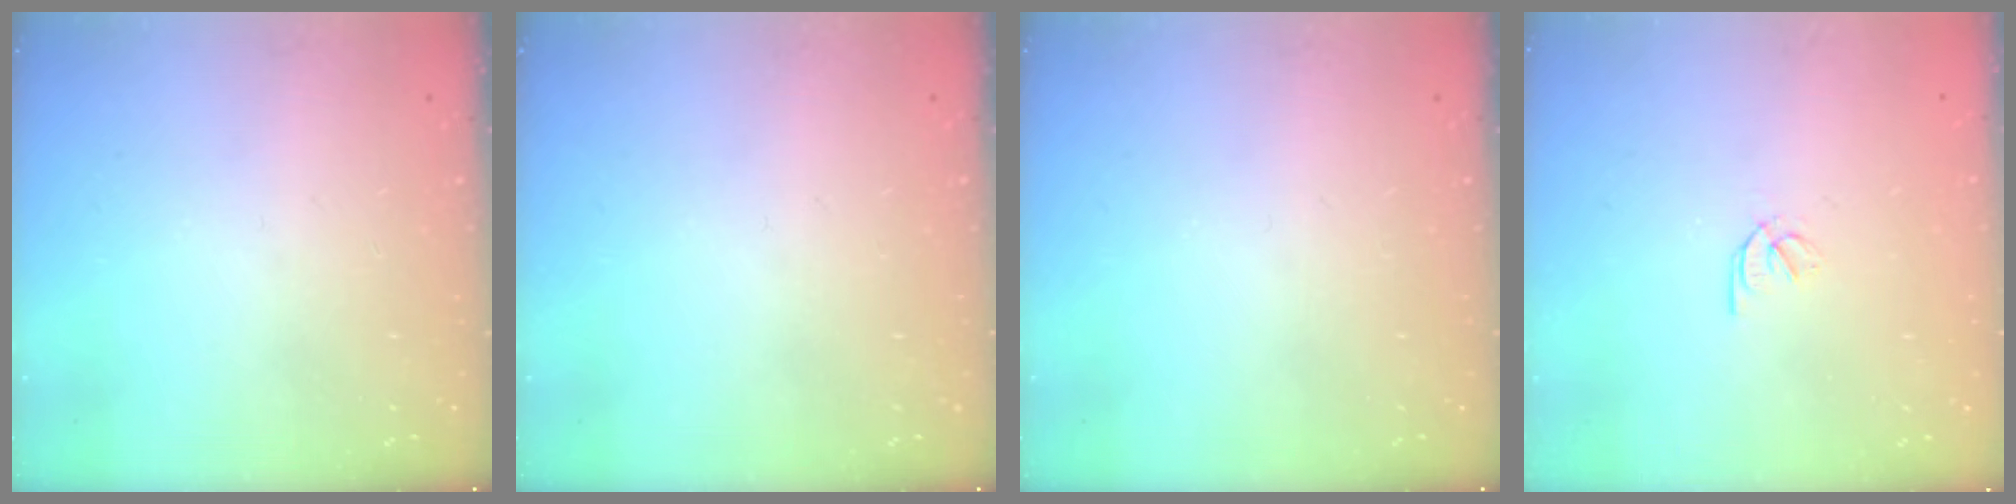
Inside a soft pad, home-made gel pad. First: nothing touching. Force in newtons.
{"total": 0.0}
{"total": 0.0}
{"total": 1.9, "press": 1.9, "slide": 0.3}